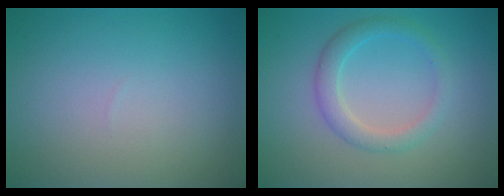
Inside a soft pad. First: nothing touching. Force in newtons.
{"total": 2.6, "press": 2.6, "slide": 0.0}